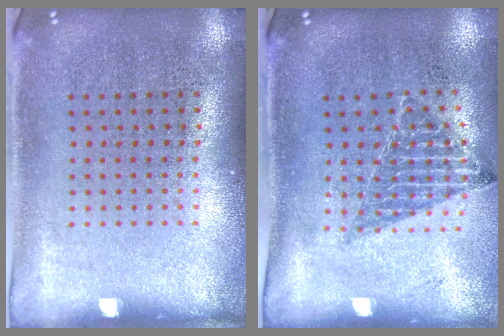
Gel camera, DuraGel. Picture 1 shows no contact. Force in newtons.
{"total": 0.9, "press": 0.8, "slide": 0.2}